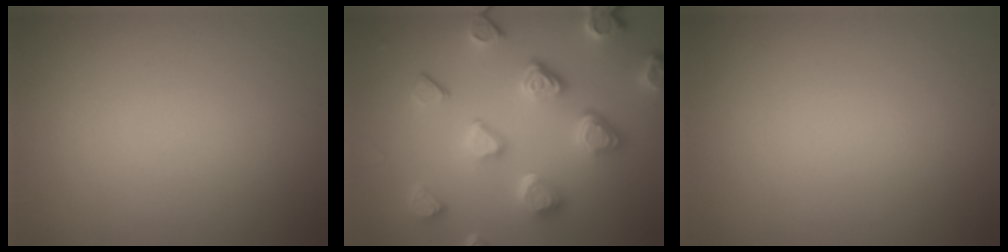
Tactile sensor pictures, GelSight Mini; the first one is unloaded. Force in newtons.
{"total": 6.7, "press": 5.4, "slide": 4.1}
{"total": 0.0}